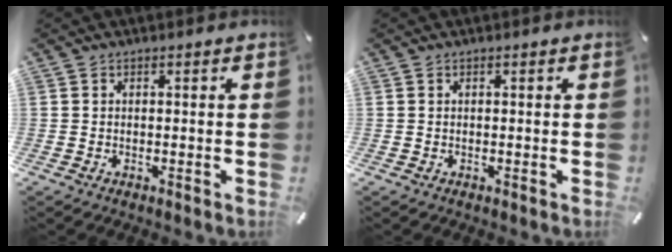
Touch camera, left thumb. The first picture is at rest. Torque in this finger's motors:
{"motor_torque": [0.00, 0.00, 0.03, 0.10, 0.00]}